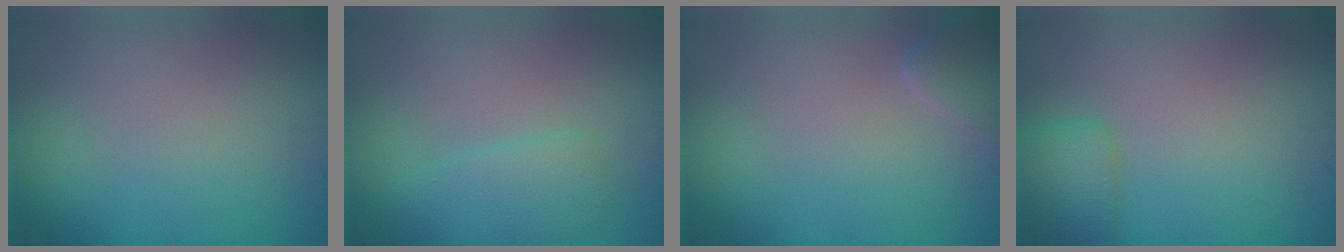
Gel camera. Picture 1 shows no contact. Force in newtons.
{"total": 2.5, "press": 2.5, "slide": 0.1}
{"total": 2.2, "press": 2.2, "slide": 0.1}
{"total": 2.4, "press": 2.4, "slide": 0.1}